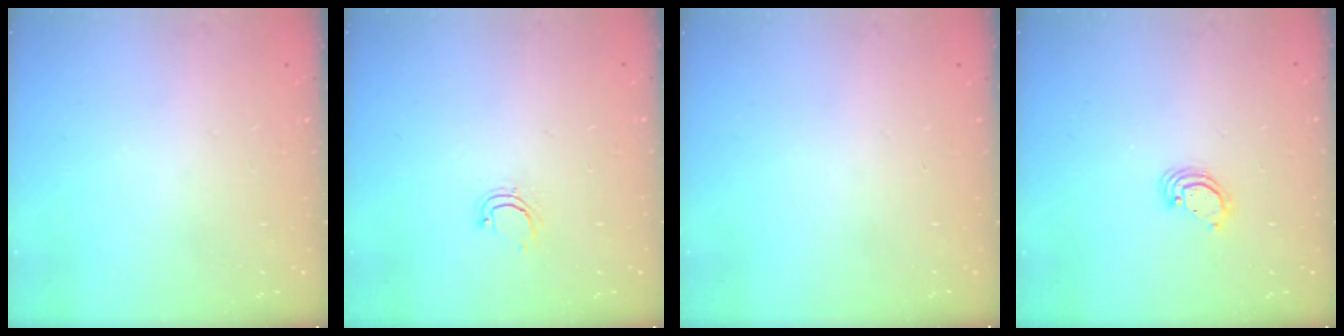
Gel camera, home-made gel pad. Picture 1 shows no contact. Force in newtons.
{"total": 4.2, "press": 4.1, "slide": 0.8}
{"total": 0.0}
{"total": 3.6, "press": 3.6, "slide": 0.2}